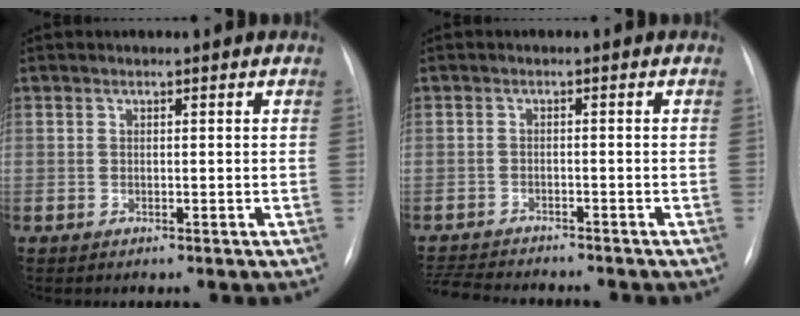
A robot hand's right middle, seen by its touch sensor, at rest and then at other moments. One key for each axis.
{"total": 8.7, "fx": -8.2, "fy": 1.1, "fz": 2.8, "tx": -0.044, "ty": -0.006, "tz": -0.126}